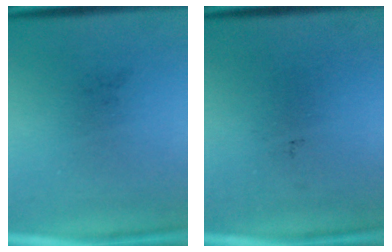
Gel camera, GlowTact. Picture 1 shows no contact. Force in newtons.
{"total": 0.0}